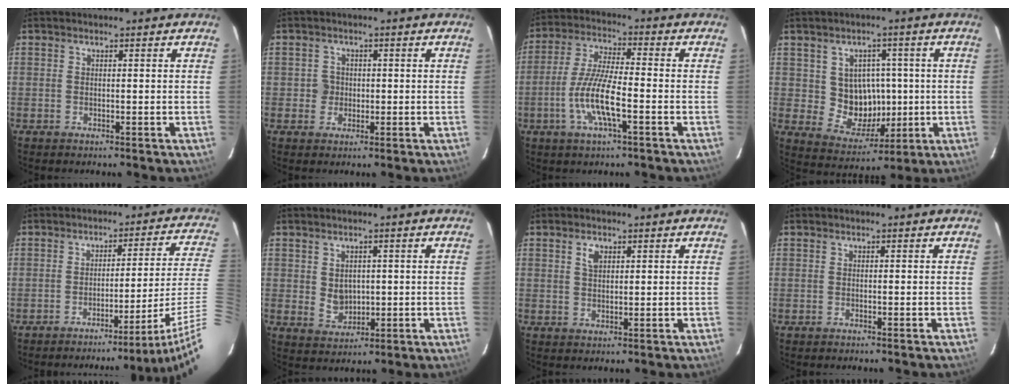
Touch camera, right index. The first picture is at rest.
{"total": 2.7, "force": [-0.2, 2.7, 0.2], "torque": [0.002, 0.009, -0.002]}
{"total": 10.2, "force": [-3.6, 1.8, 9.4], "torque": [-0.193, -0.005, -0.070]}
{"total": 9.0, "force": [0.4, 8.3, 3.4], "torque": [-0.069, 0.004, 0.024]}
{"total": 13.9, "force": [-9.3, -2.5, 10.0], "torque": [-0.122, -0.021, -0.118]}
{"total": 4.3, "force": [0.4, 3.7, 2.2], "torque": [-0.038, 0.001, 0.017]}
{"total": 2.4, "force": [1.1, 1.5, 1.5], "torque": [-0.027, 0.006, 0.021]}
{"total": 0.0}